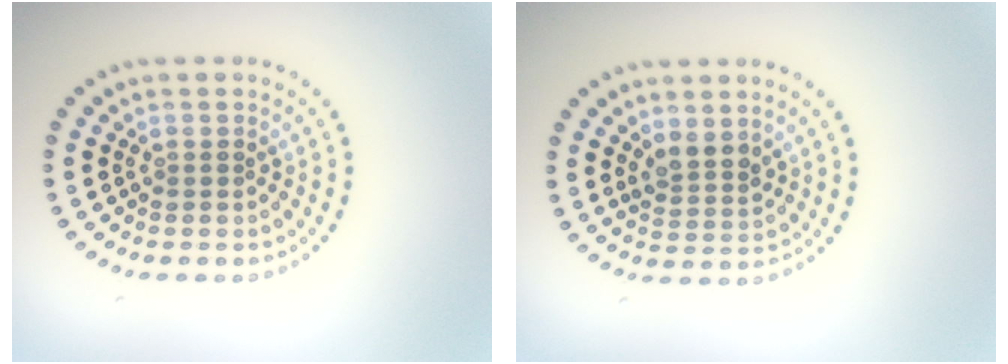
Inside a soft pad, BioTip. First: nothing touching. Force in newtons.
{"total": 2.2, "press": 1.9, "slide": 1.1}